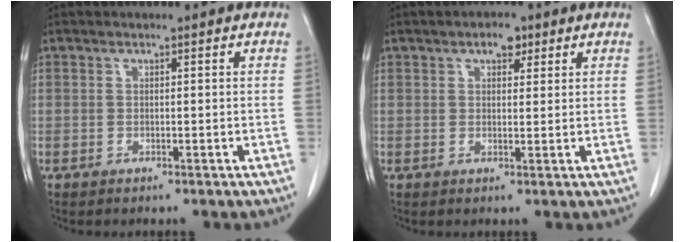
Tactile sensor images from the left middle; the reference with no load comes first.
{"total": 3.0, "force": [1.9, 1.7, 1.7], "torque": [-0.023, 0.005, 0.028]}